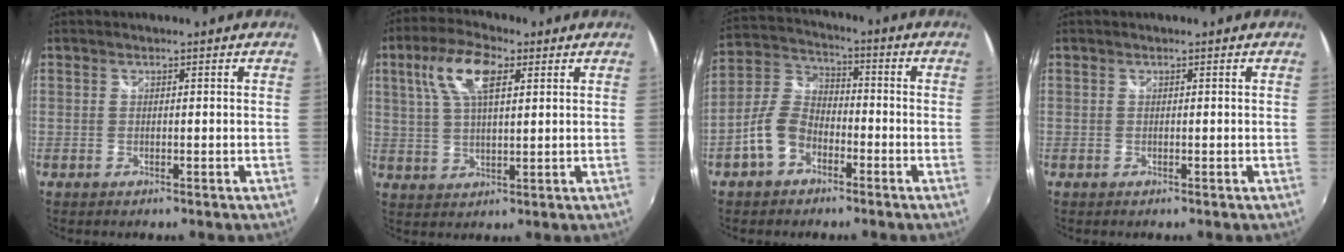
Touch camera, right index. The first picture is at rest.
{"total": 9.8, "force": [3.9, 3.9, 8.1], "torque": [-0.160, 0.020, 0.072]}
{"total": 8.7, "force": [-4.4, 5.7, 4.8], "torque": [-0.108, 0.022, -0.085]}
{"total": 0.0}